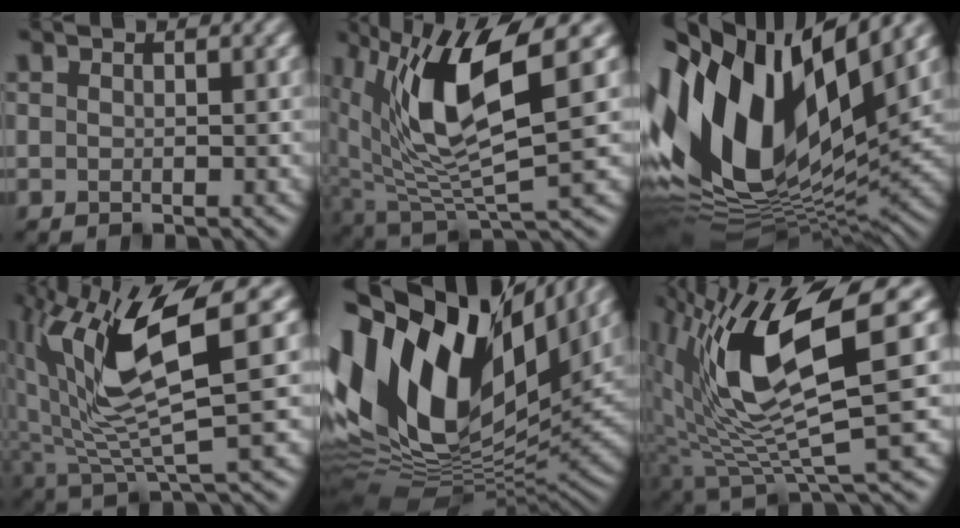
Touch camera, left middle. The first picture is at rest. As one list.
[{"total": 10.5, "force": [3.4, 3.6, 9.2], "torque": [-0.190, -0.001, 0.065]}, {"total": 17.4, "force": [4.5, 8.4, 14.6], "torque": [-0.287, 0.006, 0.072]}, {"total": 10.2, "force": [3.3, 2.8, 9.2], "torque": [-0.189, 0.000, 0.068]}, {"total": 19.4, "force": [7.1, 10.6, 14.7], "torque": [-0.328, 0.023, 0.118]}, {"total": 11.2, "force": [2.5, 3.3, 10.5], "torque": [-0.201, -0.009, 0.052]}]